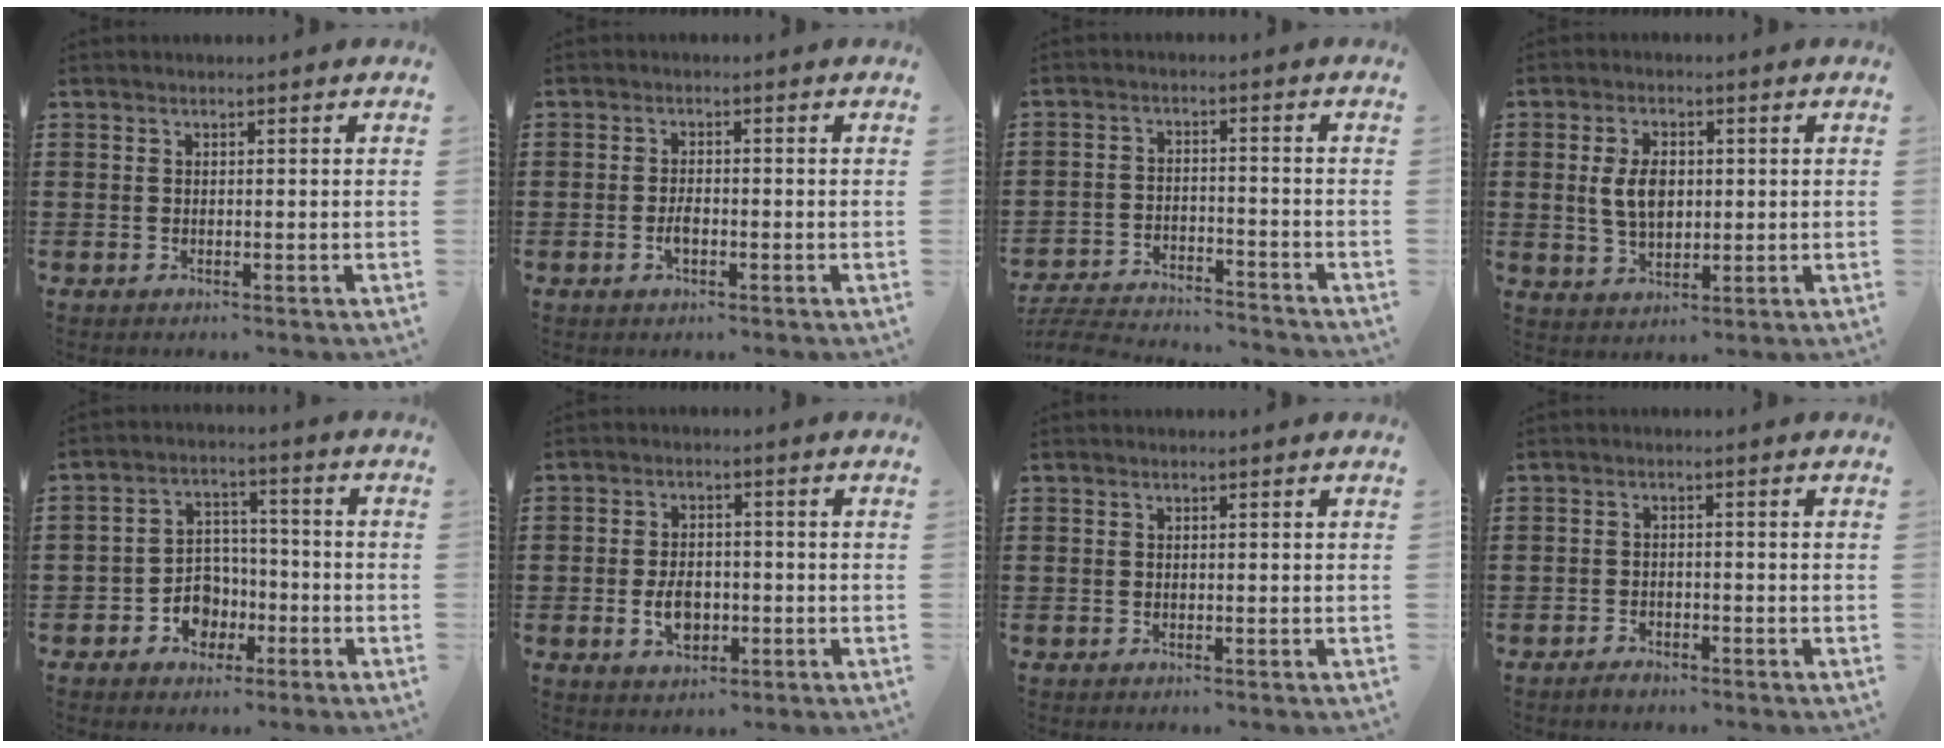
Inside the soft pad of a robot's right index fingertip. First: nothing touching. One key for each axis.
{"total": 2.1, "fx": -0.7, "fy": 0.8, "fz": 1.8, "tx": -0.034, "ty": -0.001, "tz": -0.011}
{"total": 4.7, "fx": -4.6, "fy": 0.1, "fz": 0.8, "tx": -0.030, "ty": -0.004, "tz": -0.098}
{"total": 5.9, "fx": 0.6, "fy": 3.5, "fz": 4.7, "tx": -0.103, "ty": 0.004, "tz": 0.002}
{"total": 5.3, "fx": -2.4, "fy": 4.2, "fz": 1.9, "tx": -0.043, "ty": 0.012, "tz": -0.042}
{"total": 4.7, "fx": -1.1, "fy": 3.0, "fz": 3.4, "tx": -0.065, "ty": -0.003, "tz": -0.021}
{"total": 0.0}
{"total": 1.4, "fx": -1.4, "fy": 0.3, "fz": 0.4, "tx": -0.012, "ty": -0.004, "tz": -0.026}